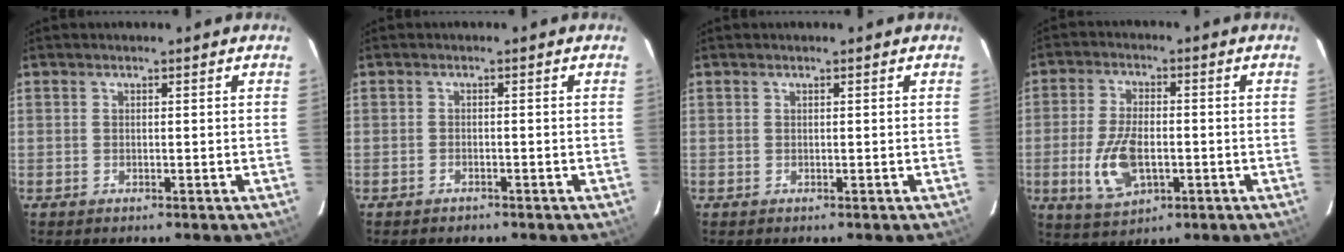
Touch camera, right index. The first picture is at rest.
{"total": 1.3, "force": [-1.1, 0.7, 0.1], "torque": [-0.005, 0.004, -0.015]}
{"total": 0.0}
{"total": 10.1, "force": [-2.4, 5.3, 8.2], "torque": [-0.176, -0.007, -0.039]}